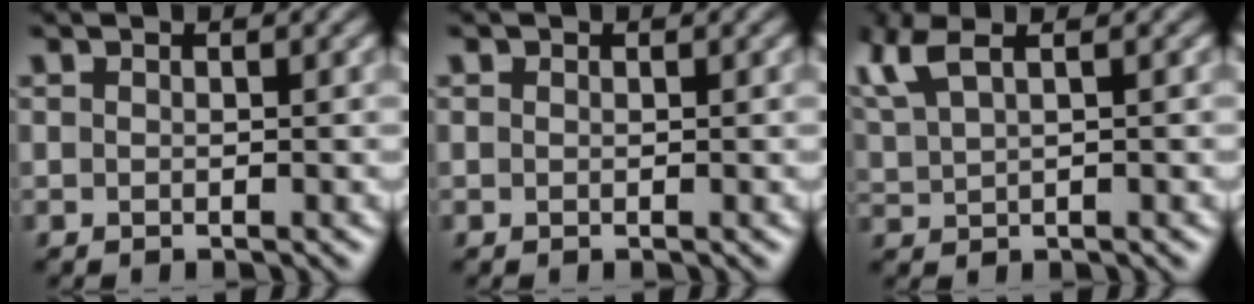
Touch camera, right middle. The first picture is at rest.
{"total": 0.0}
{"total": 5.1, "force": [3.0, 2.1, 3.6], "torque": [-0.093, 0.022, 0.048]}